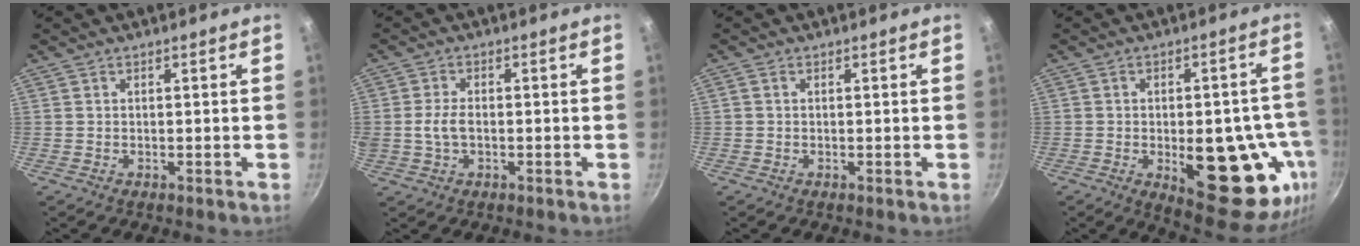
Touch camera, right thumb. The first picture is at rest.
{"total": 4.1, "force": [-0.5, 2.6, 3.1], "torque": [-0.060, 0.009, -0.010]}
{"total": 0.8, "force": [0.0, 0.7, 0.5], "torque": [-0.010, 0.005, 0.000]}
{"total": 21.2, "force": [-5.7, 9.5, 18.1], "torque": [-0.169, 0.006, -0.063]}